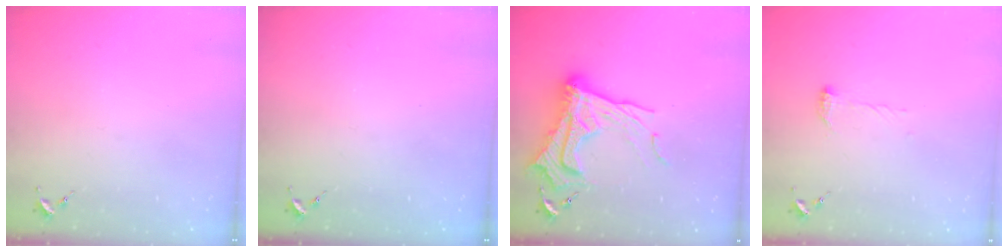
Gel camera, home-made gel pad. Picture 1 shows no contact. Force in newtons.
{"total": 0.8, "press": 0.8, "slide": 0.0}
{"total": 20.7, "press": 20.6, "slide": 2.1}
{"total": 5.8, "press": 5.7, "slide": 0.7}